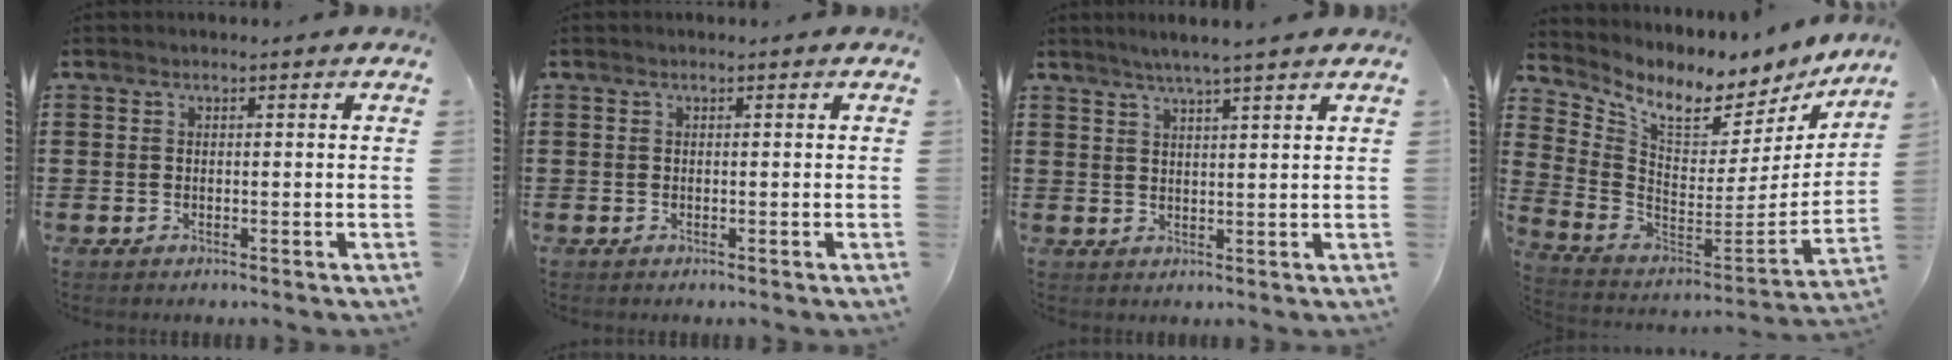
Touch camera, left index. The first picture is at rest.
{"total": 0.0}
{"total": 3.3, "force": [2.8, -0.5, 1.6], "torque": [-0.039, -0.007, 0.048]}
{"total": 6.9, "force": [5.6, 2.5, 3.2], "torque": [-0.082, -0.056, 0.091]}